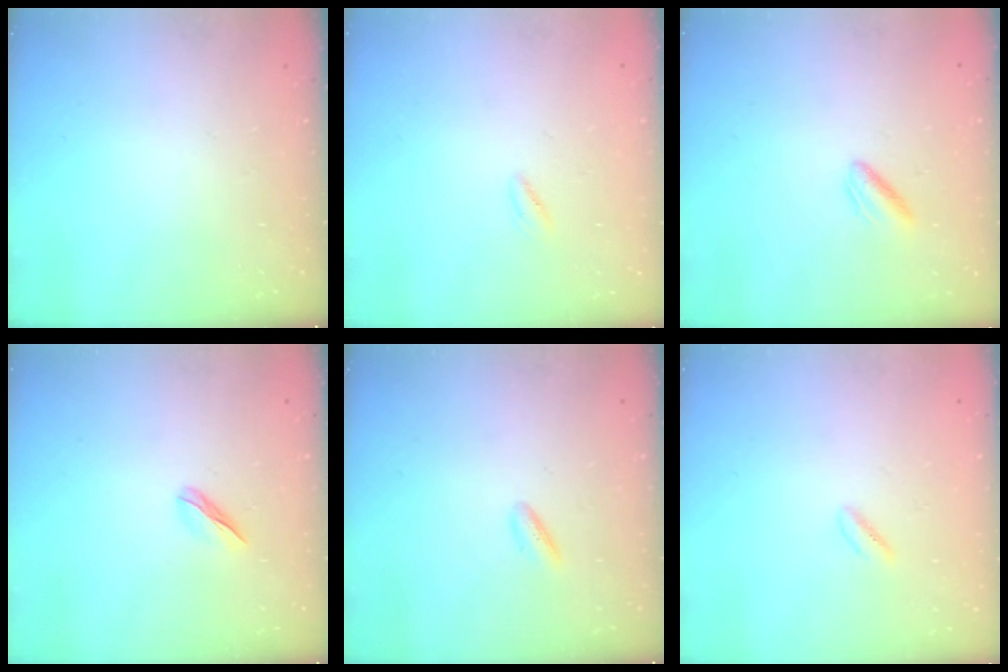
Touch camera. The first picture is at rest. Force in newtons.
{"total": 1.1, "press": 0.8, "slide": 0.6}
{"total": 2.3, "press": 2.1, "slide": 1.0}
{"total": 3.2, "press": 3.0, "slide": 1.0}
{"total": 2.2, "press": 2.2, "slide": 0.5}
{"total": 1.6, "press": 1.2, "slide": 1.0}